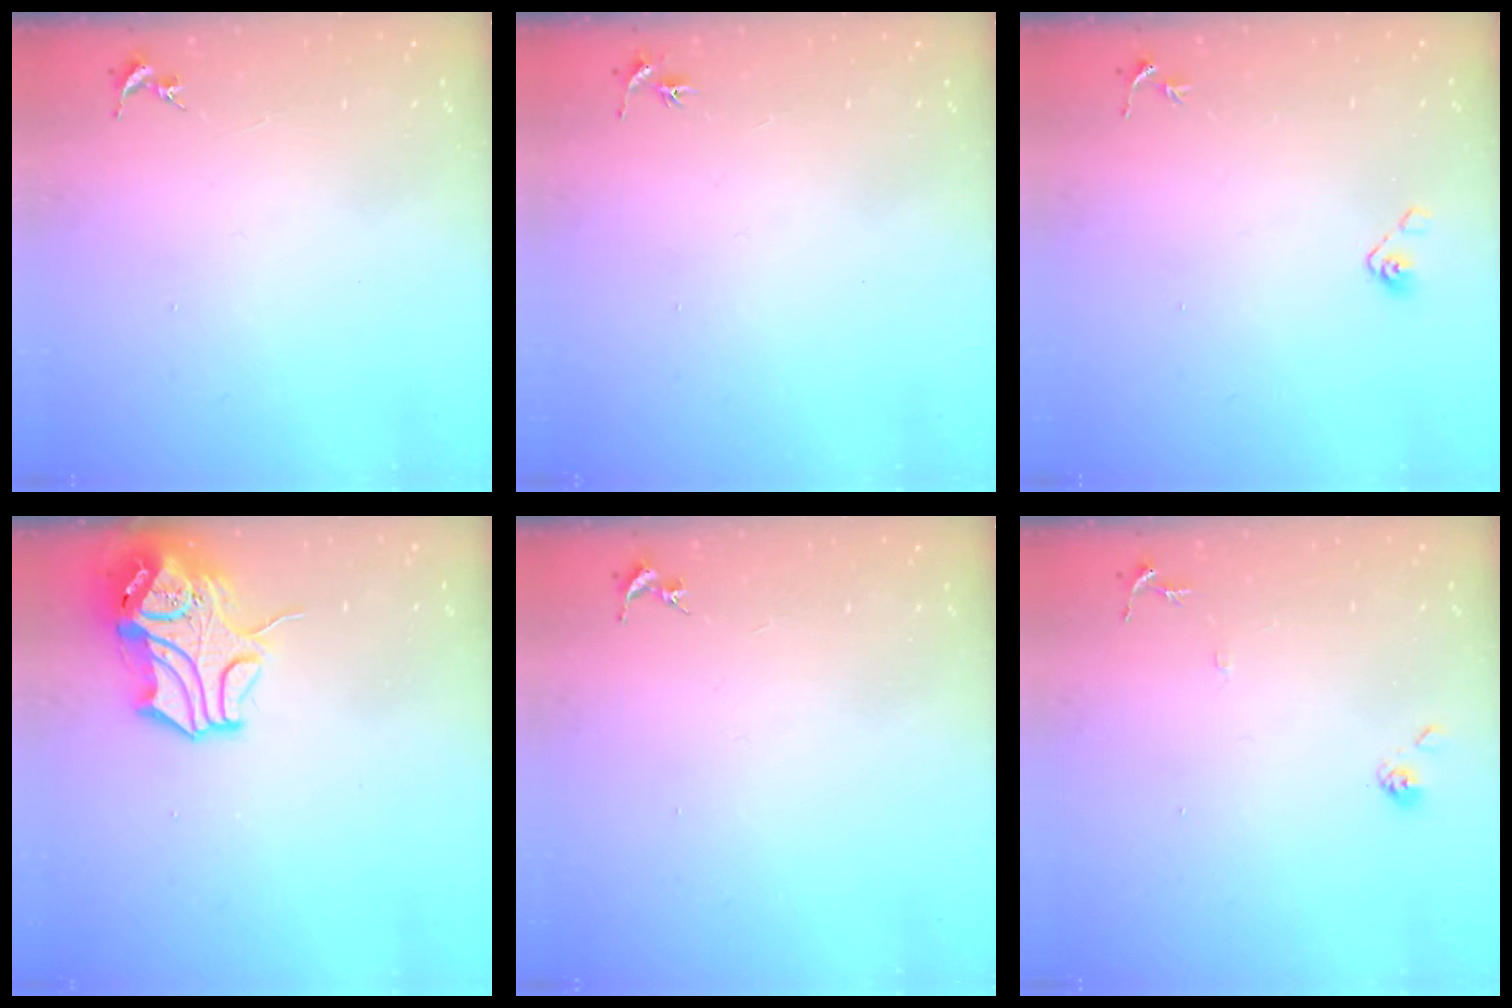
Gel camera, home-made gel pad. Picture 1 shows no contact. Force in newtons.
{"total": 3.0, "press": 3.0, "slide": 0.3}
{"total": 5.0, "press": 4.4, "slide": 2.3}
{"total": 14.0, "press": 13.8, "slide": 2.1}
{"total": 0.0}
{"total": 6.4, "press": 6.4, "slide": 0.4}